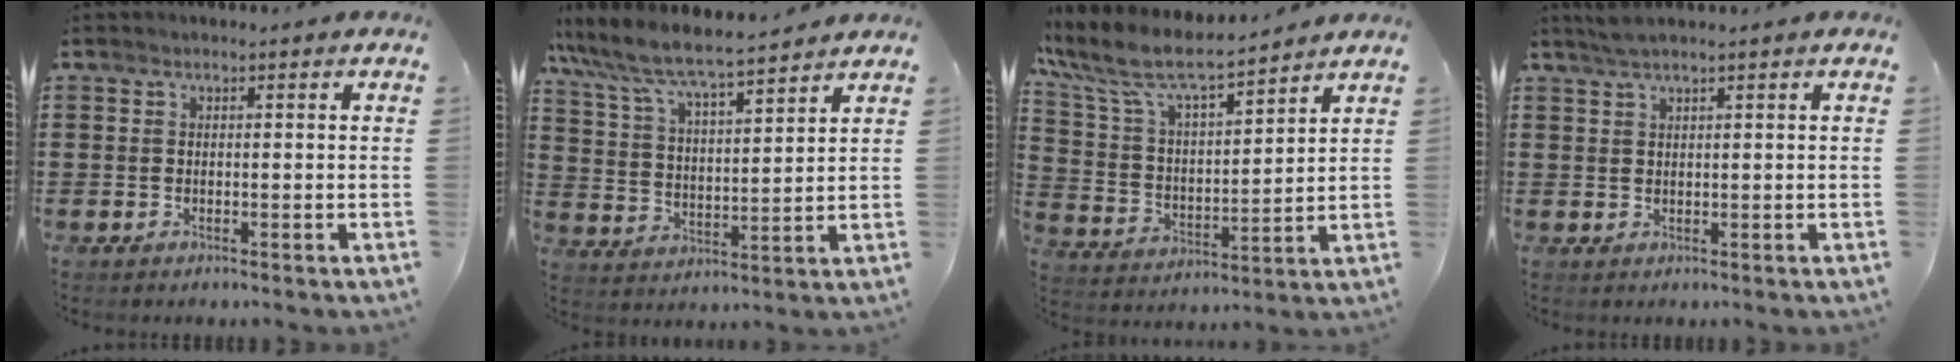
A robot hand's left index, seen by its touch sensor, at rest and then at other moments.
{"total": 6.7, "force": [6.2, 0.6, 2.4], "torque": [-0.074, -0.037, 0.103]}
{"total": 9.2, "force": [7.6, 2.2, 4.6], "torque": [-0.123, -0.036, 0.130]}
{"total": 2.0, "force": [1.5, 0.0, 1.3], "torque": [-0.027, 0.000, 0.028]}